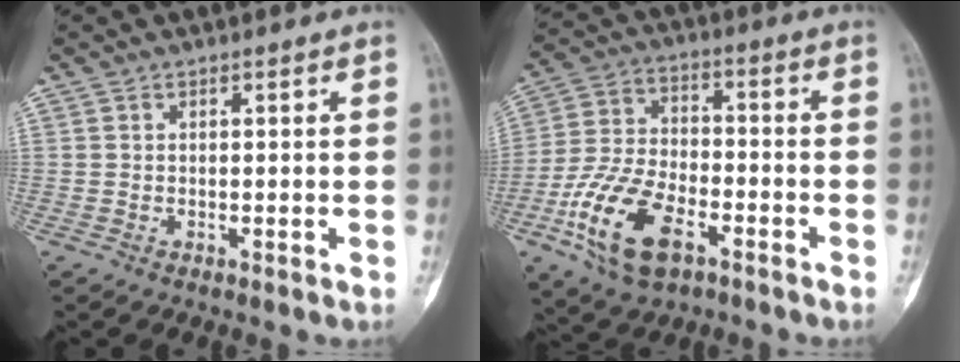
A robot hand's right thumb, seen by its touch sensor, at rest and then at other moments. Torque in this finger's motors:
{"motor_torque": [1.83, 1.24, 1.38, -0.48, 0.35]}